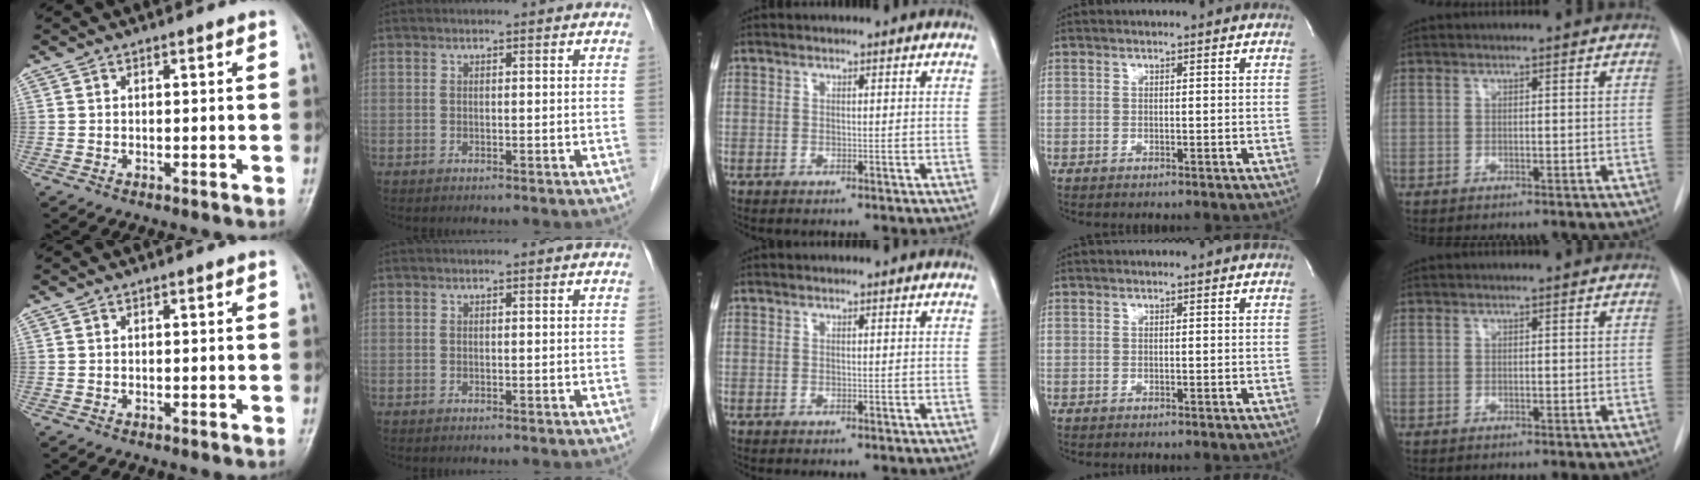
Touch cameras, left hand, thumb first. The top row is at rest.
{}